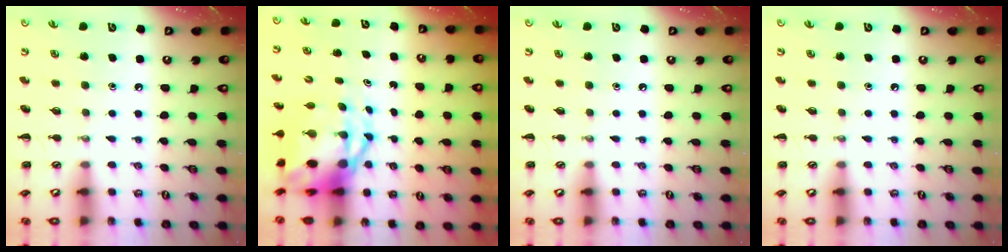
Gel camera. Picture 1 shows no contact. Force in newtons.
{"total": 8.8, "press": 8.4, "slide": 2.4}
{"total": 0.0}
{"total": 0.0}